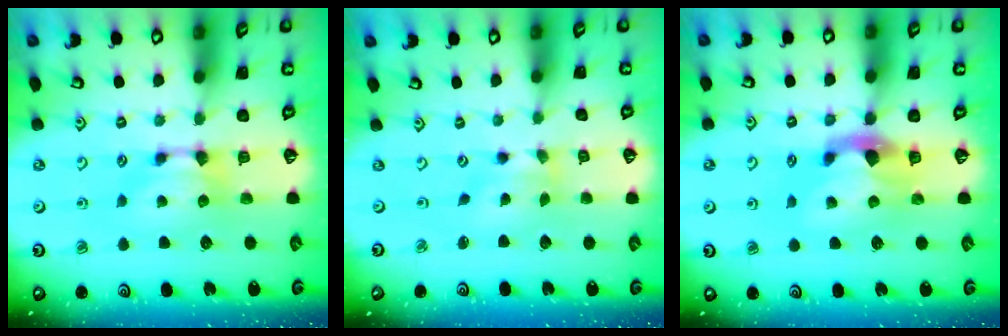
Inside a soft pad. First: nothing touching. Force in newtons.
{"total": 1.3, "press": 0.4, "slide": 1.3}
{"total": 2.8, "press": 2.5, "slide": 1.3}